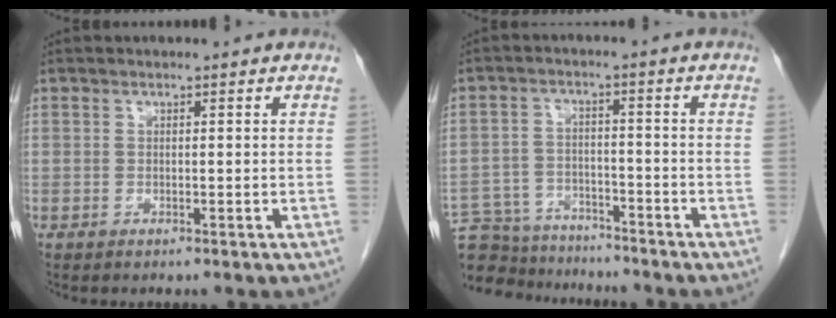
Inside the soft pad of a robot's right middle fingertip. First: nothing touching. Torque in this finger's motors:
{"motor_torque": [0.45, -0.59, 0.05, 0.01]}